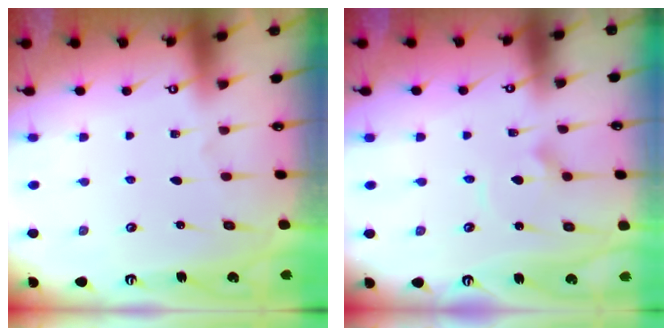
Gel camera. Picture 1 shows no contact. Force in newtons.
{"total": 2.5, "press": 2.5, "slide": 0.2}